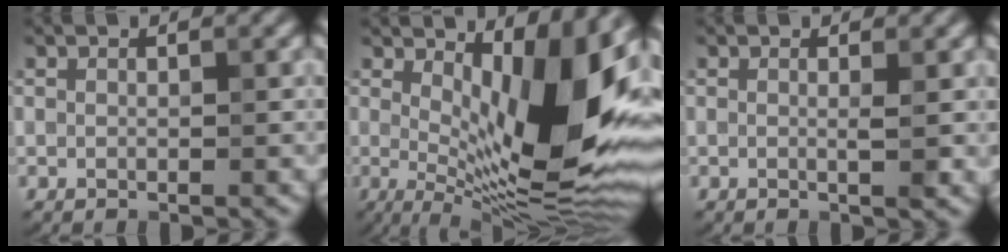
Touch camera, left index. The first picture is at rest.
{"total": 13.0, "force": [2.2, 4.4, 12.1], "torque": [-0.166, -0.014, 0.034]}
{"total": 1.2, "force": [0.1, 0.1, 1.2], "torque": [-0.017, -0.002, -0.003]}